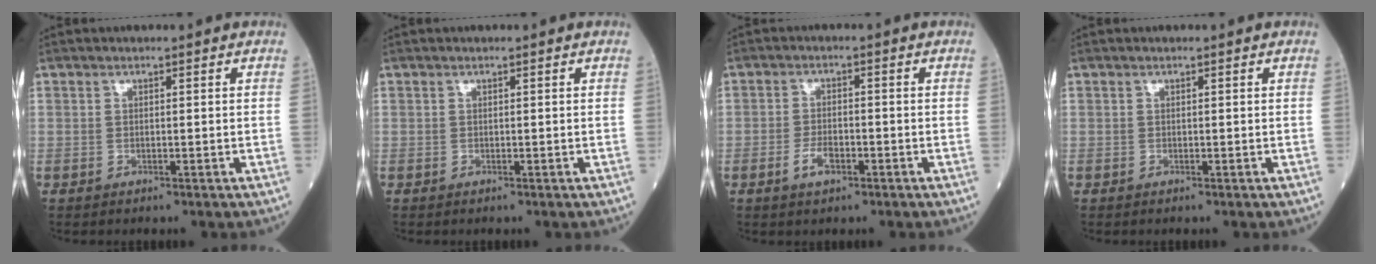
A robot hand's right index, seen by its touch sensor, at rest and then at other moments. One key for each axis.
{"total": 0.0}
{"total": 3.3, "fx": -1.7, "fy": 1.4, "fz": 2.5, "tx": -0.049, "ty": 0.002, "tz": -0.031}
{"total": 0.0}